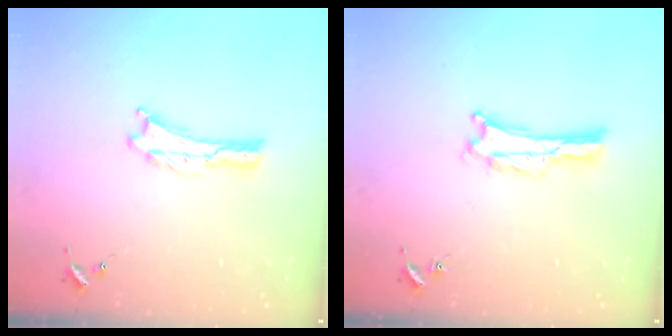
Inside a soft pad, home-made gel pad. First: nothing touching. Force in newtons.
{"total": 0.0}